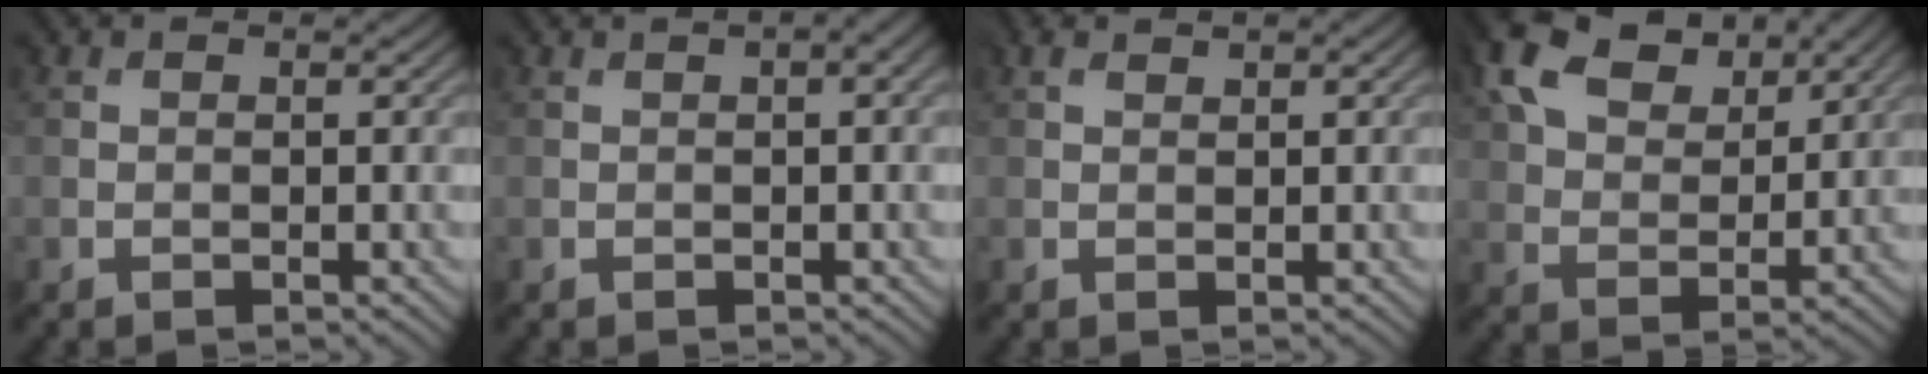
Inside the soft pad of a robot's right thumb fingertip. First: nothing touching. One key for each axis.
{"total": 2.5, "fx": 0.6, "fy": 0.5, "fz": 2.4, "tx": -0.035, "ty": 0.005, "tz": 0.011}
{"total": 1.2, "fx": 1.0, "fy": 0.2, "fz": 0.5, "tx": -0.013, "ty": 0.002, "tz": 0.021}
{"total": 10.4, "fx": 6.5, "fy": 5.6, "fz": 5.8, "tx": -0.141, "ty": 0.020, "tz": 0.123}